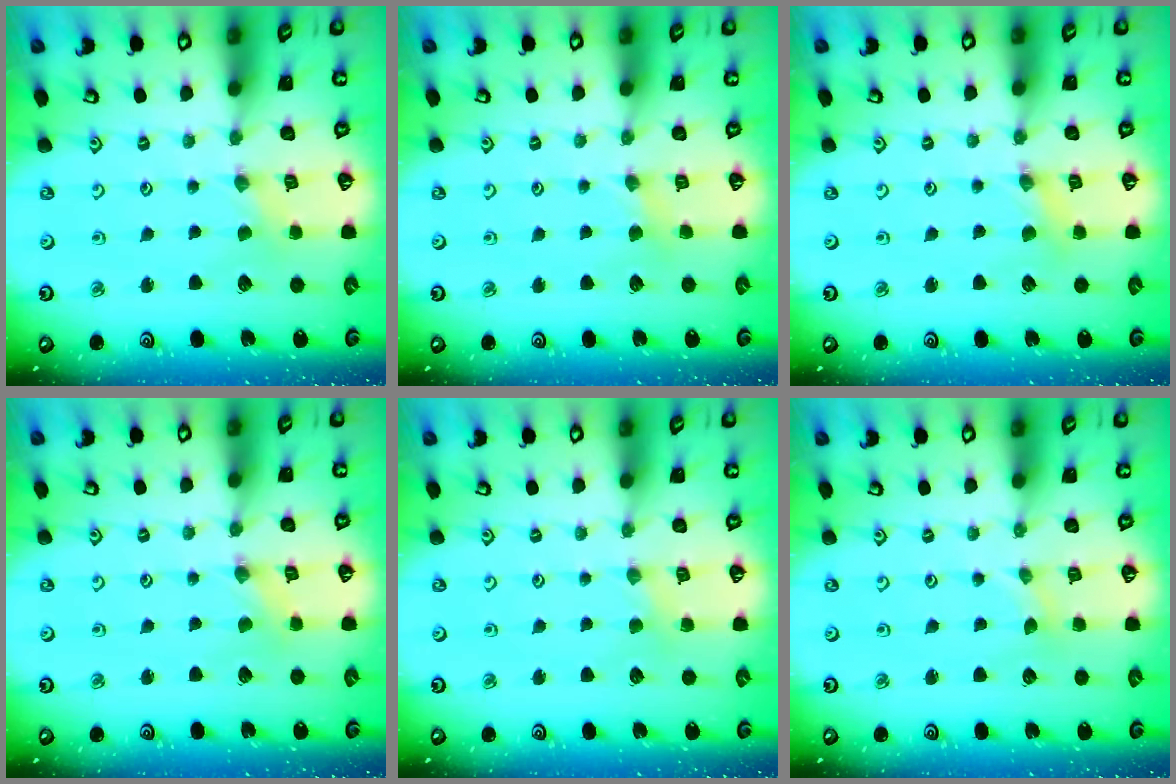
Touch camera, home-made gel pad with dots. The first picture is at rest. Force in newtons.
{"total": 1.9, "press": 1.9, "slide": 0.4}
{"total": 1.9, "press": 1.8, "slide": 0.3}
{"total": 0.0}
{"total": 1.8, "press": 1.7, "slide": 0.4}
{"total": 0.0}